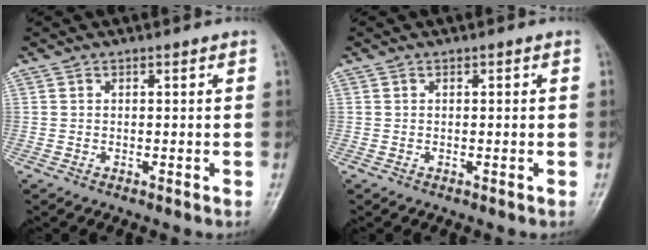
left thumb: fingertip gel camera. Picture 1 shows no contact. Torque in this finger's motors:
{"motor_torque": [0.00, 0.00, 0.00, 0.00, 0.00]}